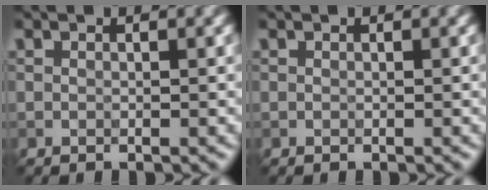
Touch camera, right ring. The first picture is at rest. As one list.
[{"total": 0.0}]